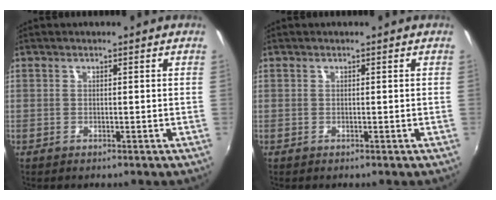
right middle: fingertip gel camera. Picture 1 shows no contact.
{"total": 0.0}